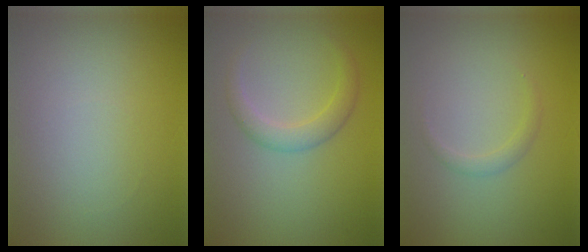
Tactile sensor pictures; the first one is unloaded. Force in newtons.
{"total": 2.2, "press": 2.2, "slide": 0.1}
{"total": 0.9, "press": 0.9, "slide": 0.0}